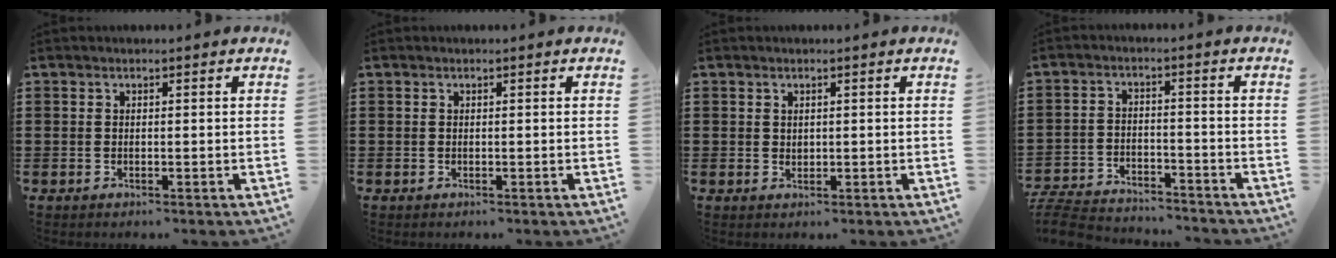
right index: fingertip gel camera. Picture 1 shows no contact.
{"total": 0.0}
{"total": 0.9, "force": [0.7, 0.5, 0.2], "torque": [-0.006, 0.002, 0.014]}
{"total": 5.9, "force": [-5.7, 0.8, 1.0], "torque": [-0.033, 0.004, -0.118]}